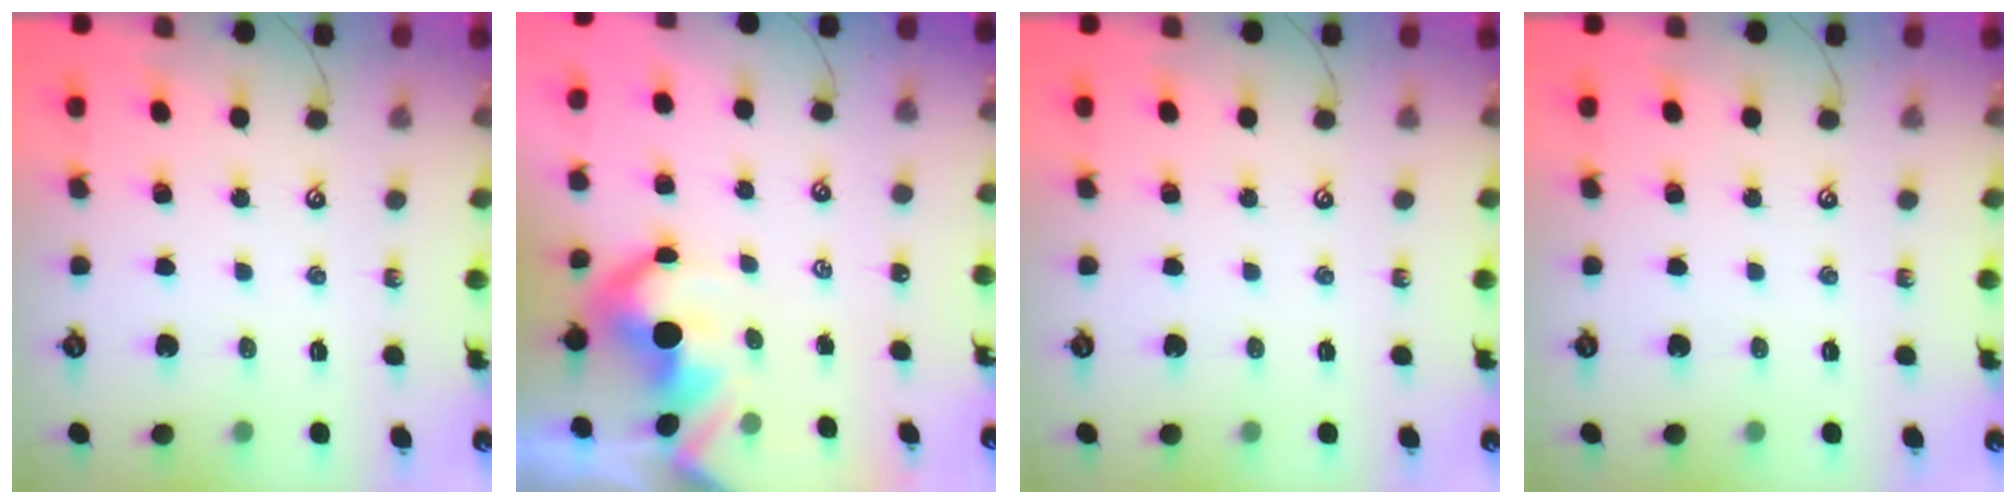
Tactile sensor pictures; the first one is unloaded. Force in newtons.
{"total": 5.3, "press": 5.3, "slide": 0.9}
{"total": 0.0}
{"total": 0.0}